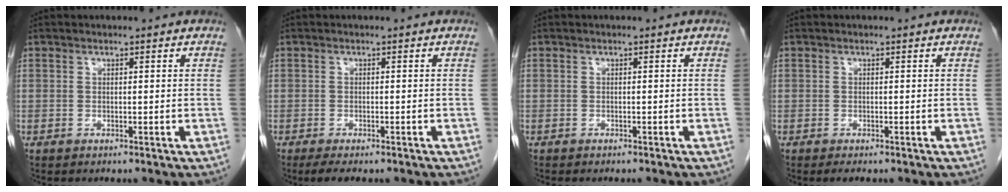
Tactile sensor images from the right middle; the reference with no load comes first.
{"total": 3.9, "force": [-3.0, 1.2, 2.3], "torque": [-0.036, -0.011, -0.042]}
{"total": 2.0, "force": [-1.8, 0.5, 0.8], "torque": [-0.016, -0.004, -0.019]}
{"total": 1.7, "force": [-1.3, 0.5, 0.9], "torque": [-0.011, -0.004, -0.015]}